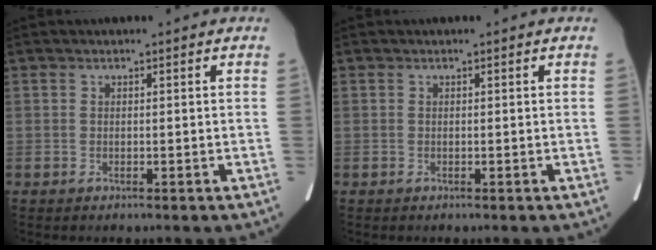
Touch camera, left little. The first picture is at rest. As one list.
[{"total": 0.0}]